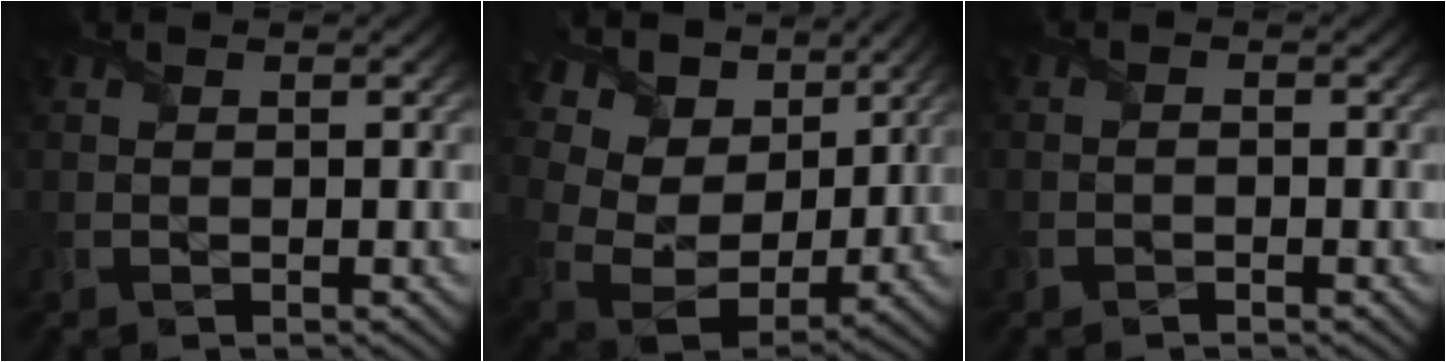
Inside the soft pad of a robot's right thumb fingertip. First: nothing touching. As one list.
[{"total": 13.6, "force": [7.3, 9.2, 6.9], "torque": [-0.187, 0.026, 0.133]}, {"total": 1.0, "force": [-0.8, 0.2, 0.5], "torque": [-0.007, 0.000, -0.016]}]